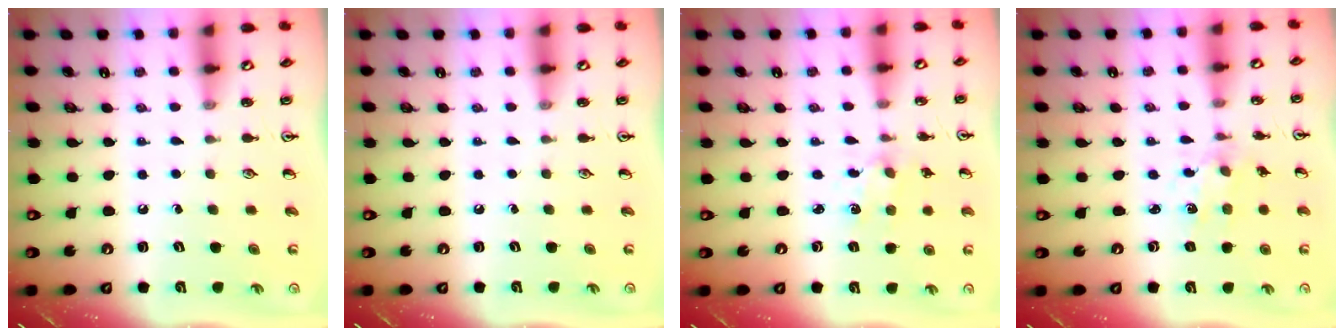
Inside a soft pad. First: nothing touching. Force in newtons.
{"total": 0.0}
{"total": 1.7, "press": 1.7, "slide": 0.3}
{"total": 2.0, "press": 1.9, "slide": 0.4}